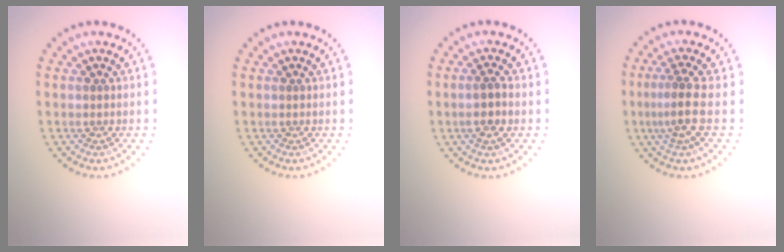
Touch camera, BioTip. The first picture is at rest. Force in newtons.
{"total": 0.0}
{"total": 1.6, "press": 1.4, "slide": 0.8}
{"total": 2.7, "press": 2.0, "slide": 1.9}